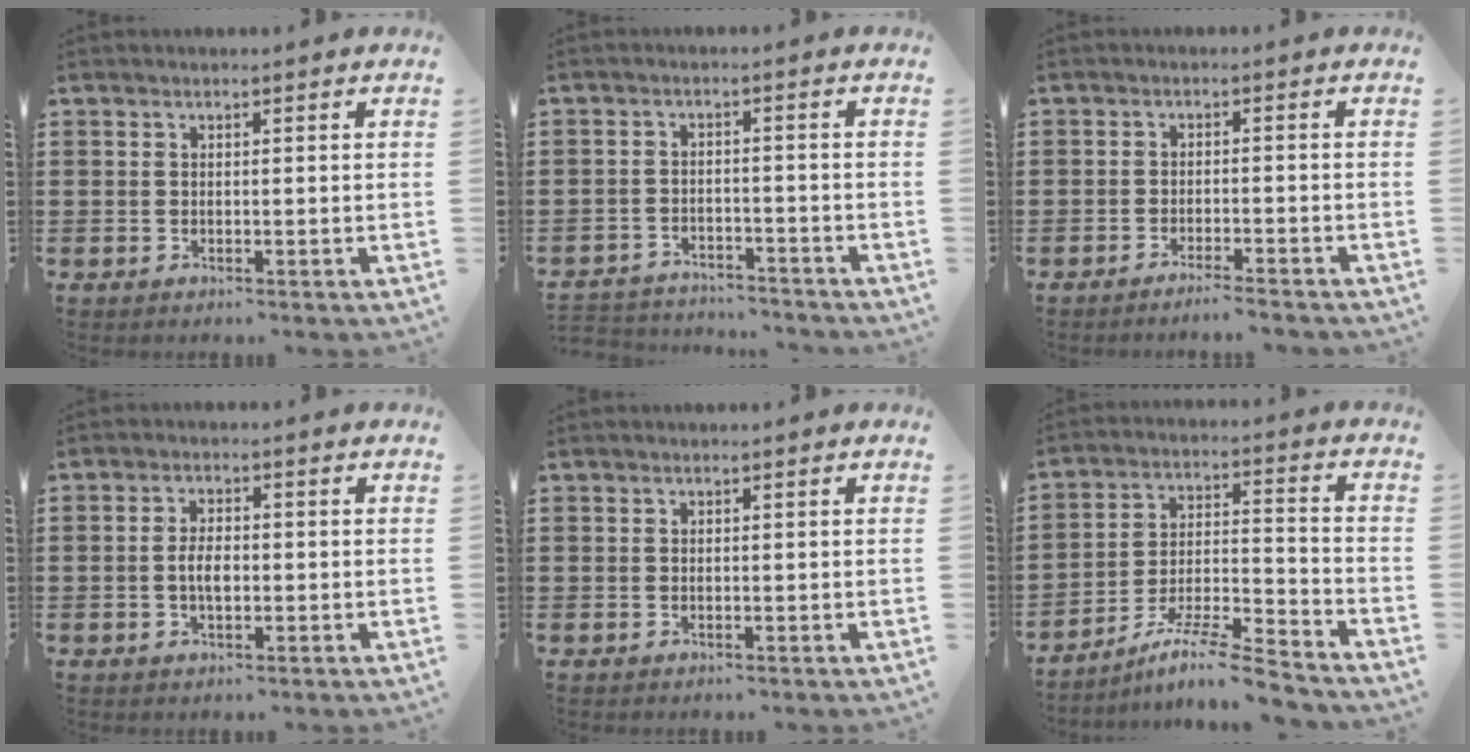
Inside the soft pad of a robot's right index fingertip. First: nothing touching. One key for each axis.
{"total": 3.5, "fx": -3.5, "fy": 0.2, "fz": -0.1, "tx": -0.014, "ty": -0.006, "tz": -0.076}
{"total": 2.4, "fx": -2.2, "fy": -0.5, "fz": 0.7, "tx": -0.013, "ty": -0.002, "tz": -0.044}
{"total": 3.5, "fx": -0.5, "fy": 1.6, "fz": 3.1, "tx": -0.065, "ty": 0.001, "tz": -0.011}
{"total": 0.0}
{"total": 9.3, "fx": -8.1, "fy": 0.2, "fz": 4.6, "tx": -0.076, "ty": 0.007, "tz": -0.156}